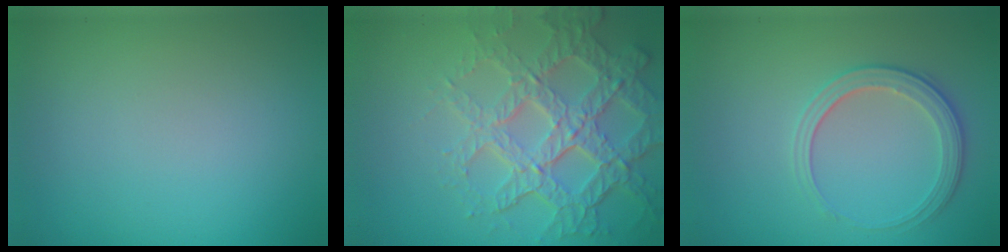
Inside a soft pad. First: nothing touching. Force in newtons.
{"total": 7.3, "press": 5.2, "slide": 5.2}
{"total": 2.8, "press": 2.7, "slide": 0.8}